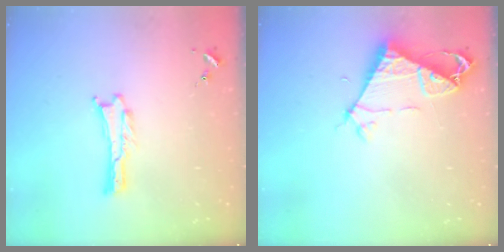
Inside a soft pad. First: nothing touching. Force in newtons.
{"total": 7.2, "press": 7.2, "slide": 0.5}